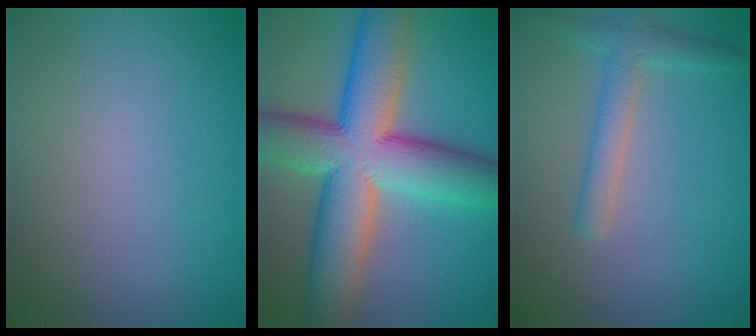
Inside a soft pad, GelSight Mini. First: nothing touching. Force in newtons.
{"total": 13.3, "press": 13.3, "slide": 0.3}
{"total": 2.8, "press": 2.8, "slide": 0.1}